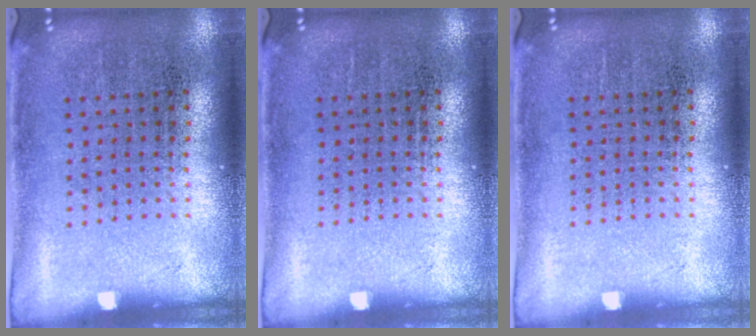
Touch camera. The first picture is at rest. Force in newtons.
{"total": 0.0}
{"total": 0.0}